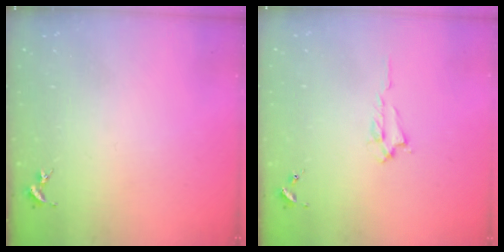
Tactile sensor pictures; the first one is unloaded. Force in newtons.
{"total": 1.3, "press": 1.3, "slide": 0.3}